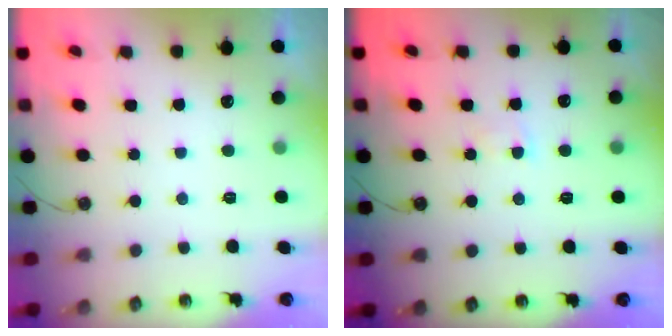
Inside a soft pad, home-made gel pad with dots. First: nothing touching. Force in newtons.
{"total": 1.7, "press": 1.6, "slide": 0.3}